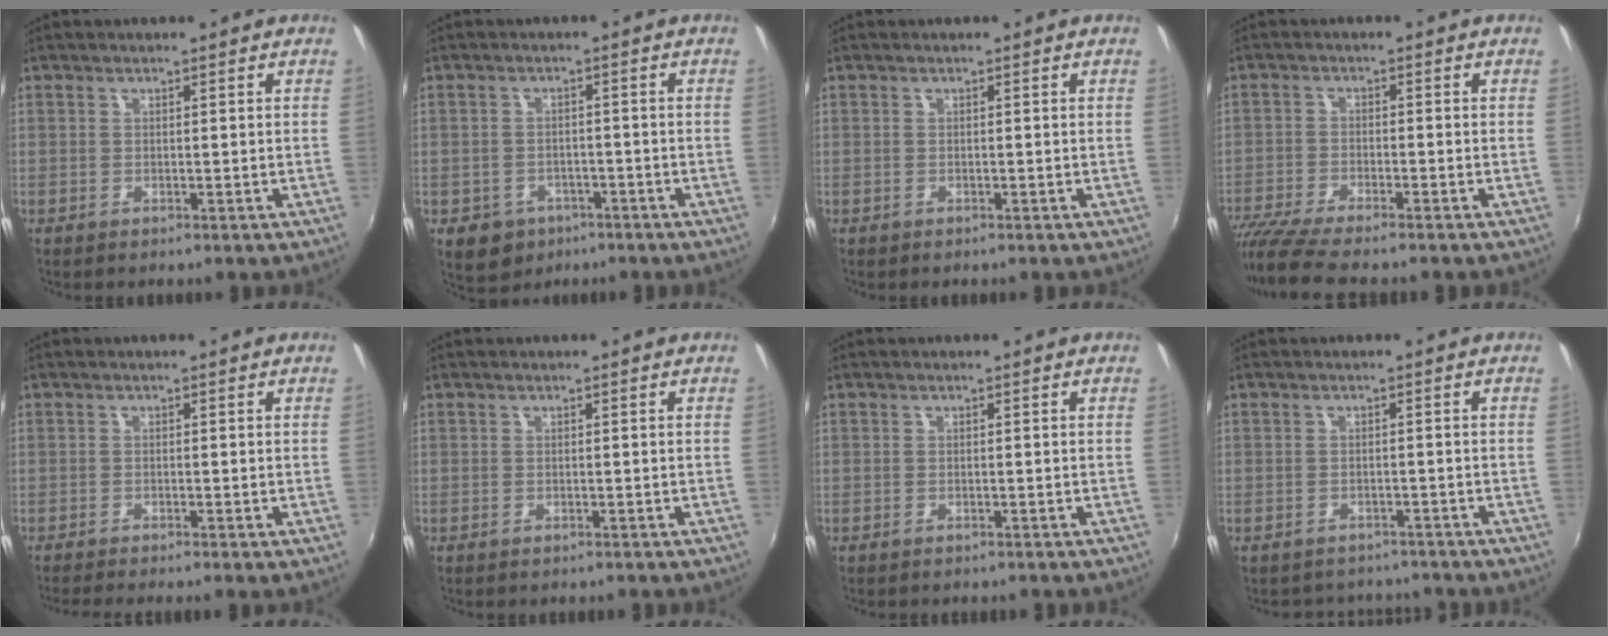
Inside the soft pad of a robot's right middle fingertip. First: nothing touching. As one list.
[{"total": 7.4, "force": [-3.8, 5.9, 2.3], "torque": [-0.063, -0.003, -0.046]}, {"total": 0.0}, {"total": 9.2, "force": [-8.1, 0.5, 4.3], "torque": [-0.107, -0.036, -0.149]}, {"total": 2.9, "force": [-2.5, -0.4, 1.3], "torque": [-0.032, -0.018, -0.051]}, {"total": 0.5, "force": [-0.4, 0.2, 0.0], "torque": [-0.001, -0.002, -0.007]}, {"total": 0.9, "force": [-0.8, 0.4, 0.1], "torque": [-0.006, -0.003, -0.012]}, {"total": 5.9, "force": [-5.3, 2.5, 0.8], "torque": [-0.023, -0.003, -0.072]}]